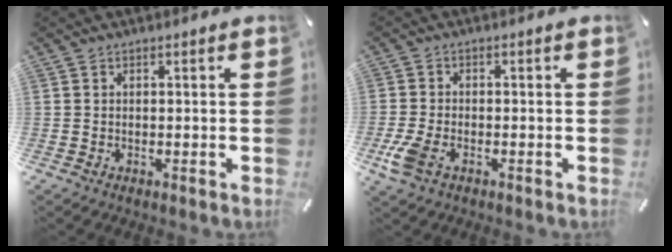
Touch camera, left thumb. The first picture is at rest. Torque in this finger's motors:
{"motor_torque": [0.14, 0.25, 0.03, 0.03, 0.08]}